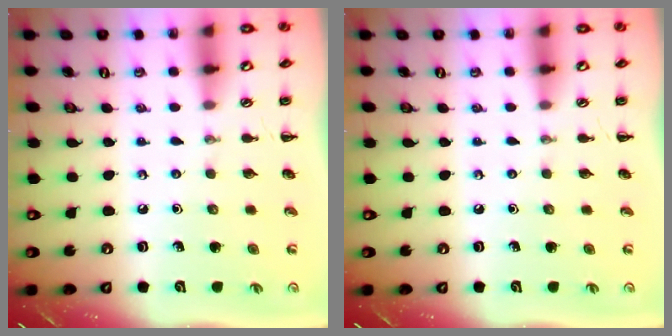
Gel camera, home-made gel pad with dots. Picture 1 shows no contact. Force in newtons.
{"total": 0.0}